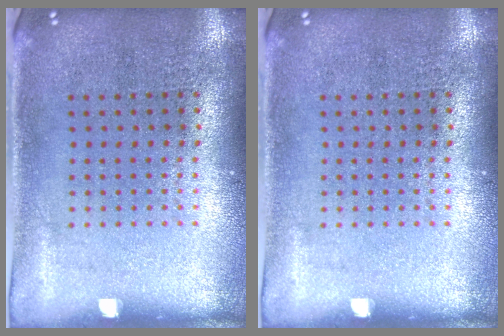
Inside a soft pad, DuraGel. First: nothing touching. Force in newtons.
{"total": 0.0}